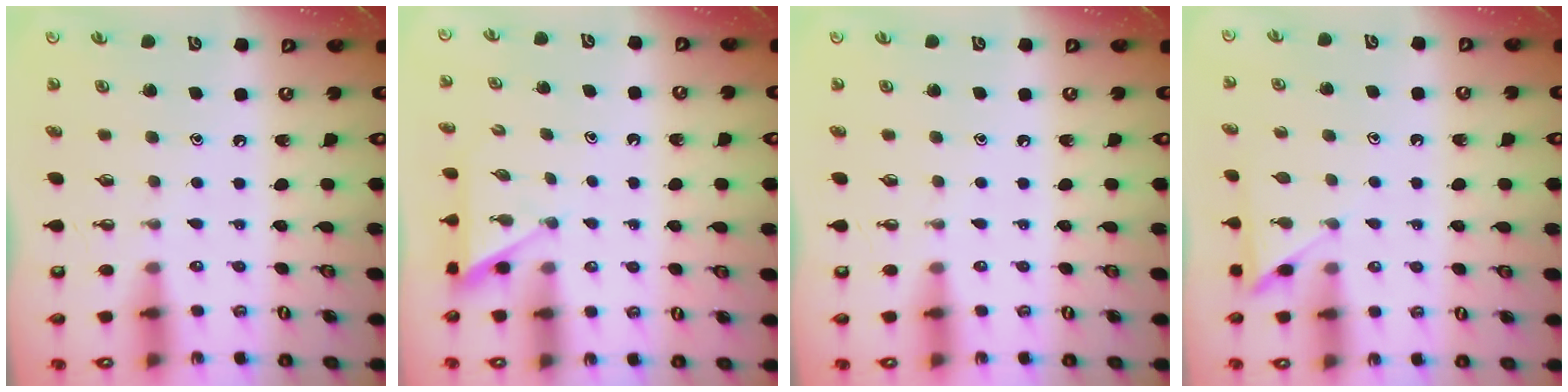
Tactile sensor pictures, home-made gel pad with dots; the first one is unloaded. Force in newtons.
{"total": 2.2, "press": 2.2, "slide": 0.2}
{"total": 0.0}
{"total": 5.1, "press": 5.1, "slide": 0.5}